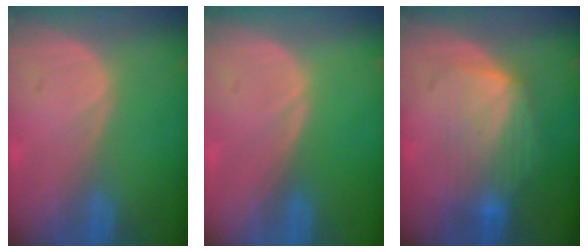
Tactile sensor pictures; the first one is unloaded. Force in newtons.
{"total": 0.0}
{"total": 7.1, "press": 7.1, "slide": 0.8}